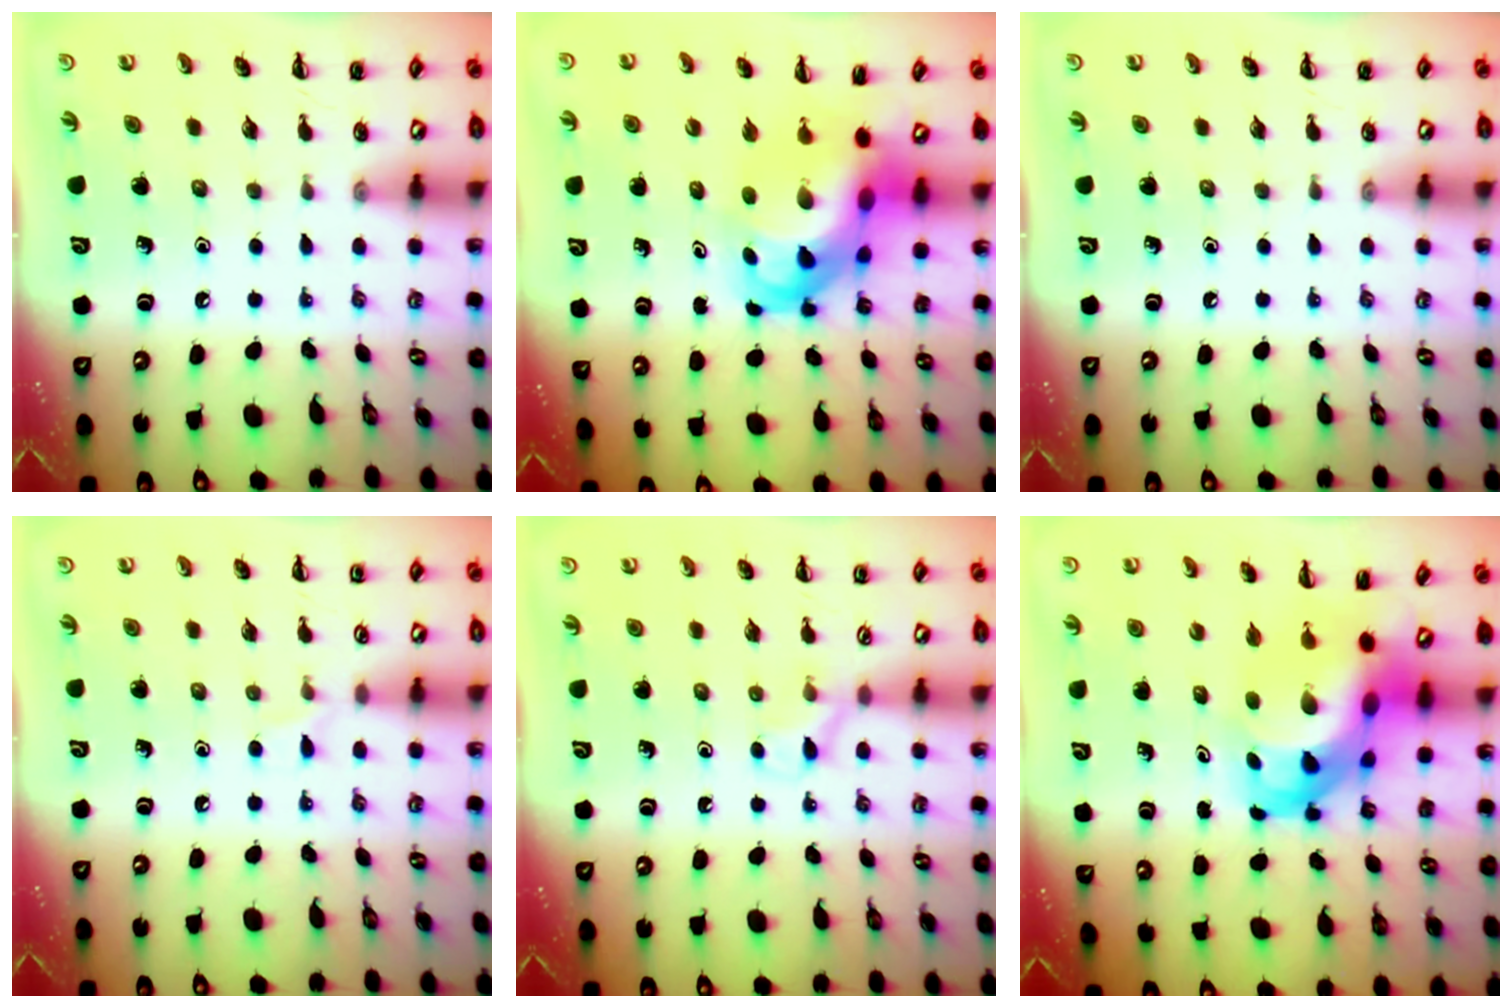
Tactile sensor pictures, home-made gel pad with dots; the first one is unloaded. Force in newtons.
{"total": 10.2, "press": 9.8, "slide": 3.0}
{"total": 0.0}
{"total": 3.9, "press": 3.7, "slide": 1.2}
{"total": 4.1, "press": 3.8, "slide": 1.4}
{"total": 10.2, "press": 9.8, "slide": 3.0}